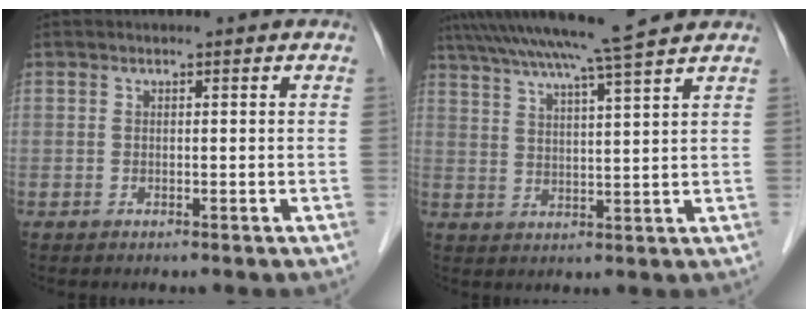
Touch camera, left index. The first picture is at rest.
{"total": 13.1, "force": [11.1, -1.6, 6.7], "torque": [-0.119, 0.012, 0.163]}